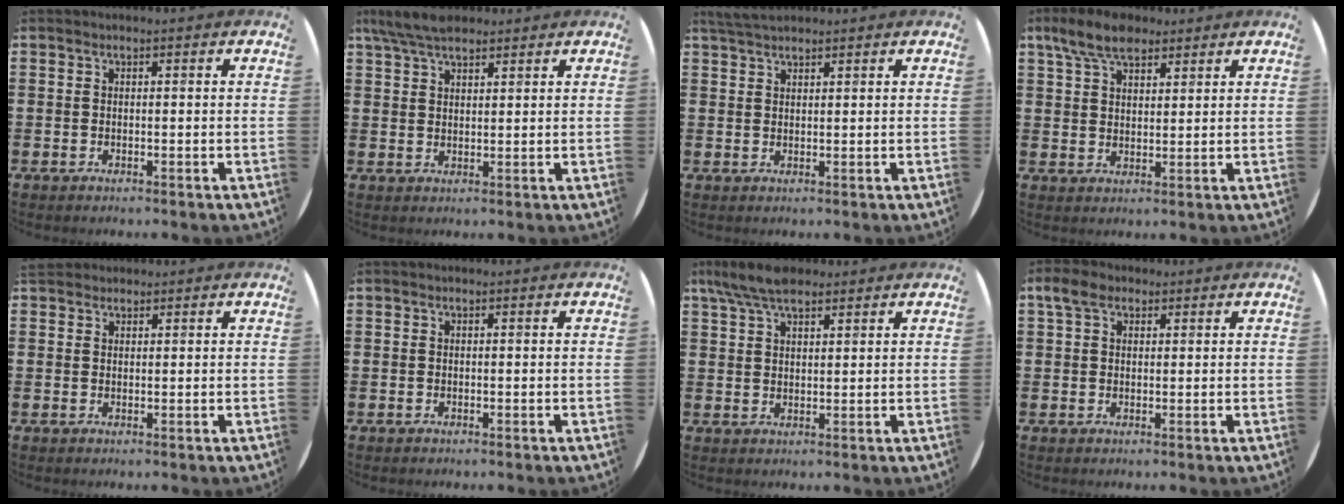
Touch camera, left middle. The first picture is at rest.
{"total": 5.2, "force": [4.3, 1.6, 2.5], "torque": [-0.057, -0.003, 0.081]}
{"total": 2.8, "force": [2.5, 0.7, 1.1], "torque": [-0.026, 0.005, 0.047]}
{"total": 6.7, "force": [5.1, 3.1, 3.1], "torque": [-0.065, -0.002, 0.094]}
{"total": 1.7, "force": [1.6, 0.6, 0.1], "torque": [0.004, 0.003, 0.029]}
{"total": 0.0}
{"total": 5.8, "force": [4.5, 2.0, 3.1], "torque": [-0.070, -0.001, 0.083]}
{"total": 3.6, "force": [2.2, 2.2, 1.9], "torque": [-0.035, 0.009, 0.037]}